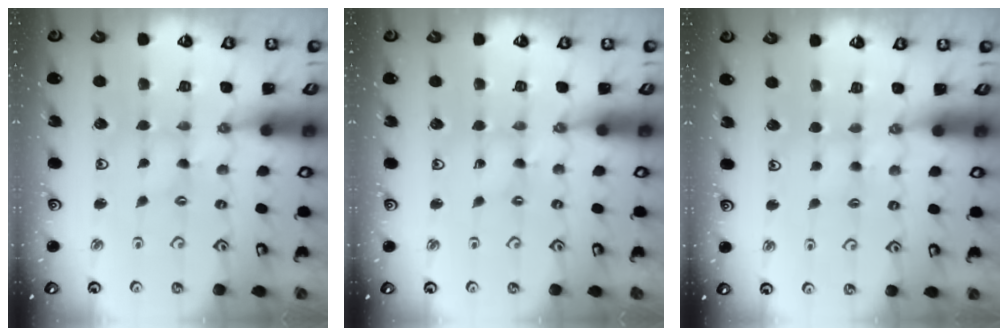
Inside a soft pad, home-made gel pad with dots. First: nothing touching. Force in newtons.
{"total": 0.7, "press": 0.7, "slide": 0.1}
{"total": 4.9, "press": 4.8, "slide": 0.7}